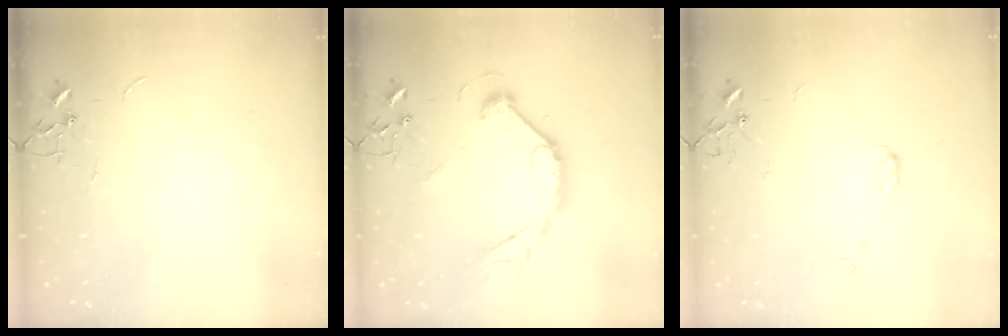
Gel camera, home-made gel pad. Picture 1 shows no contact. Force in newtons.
{"total": 16.3, "press": 16.3, "slide": 1.5}
{"total": 4.6, "press": 4.6, "slide": 0.4}